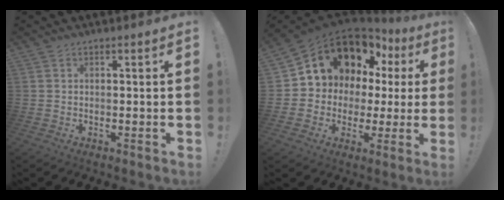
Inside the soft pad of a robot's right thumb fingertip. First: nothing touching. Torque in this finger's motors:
{"motor_torque": [1.70, 1.71, 0.44, 0.06, 0.23]}